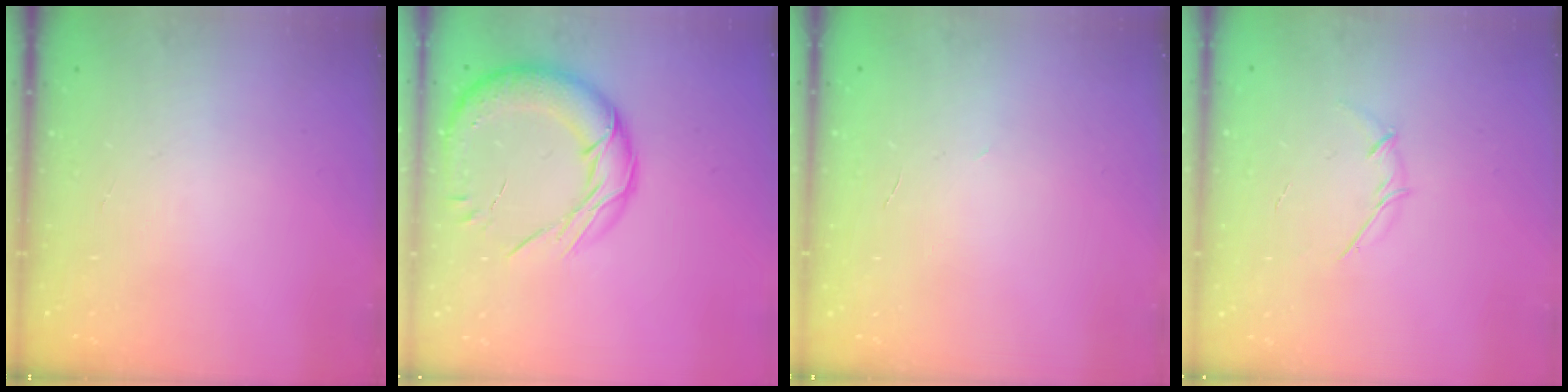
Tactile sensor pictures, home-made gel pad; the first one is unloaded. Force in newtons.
{"total": 17.1, "press": 16.7, "slide": 3.5}
{"total": 1.8, "press": 1.7, "slide": 0.5}
{"total": 3.6, "press": 3.5, "slide": 0.9}